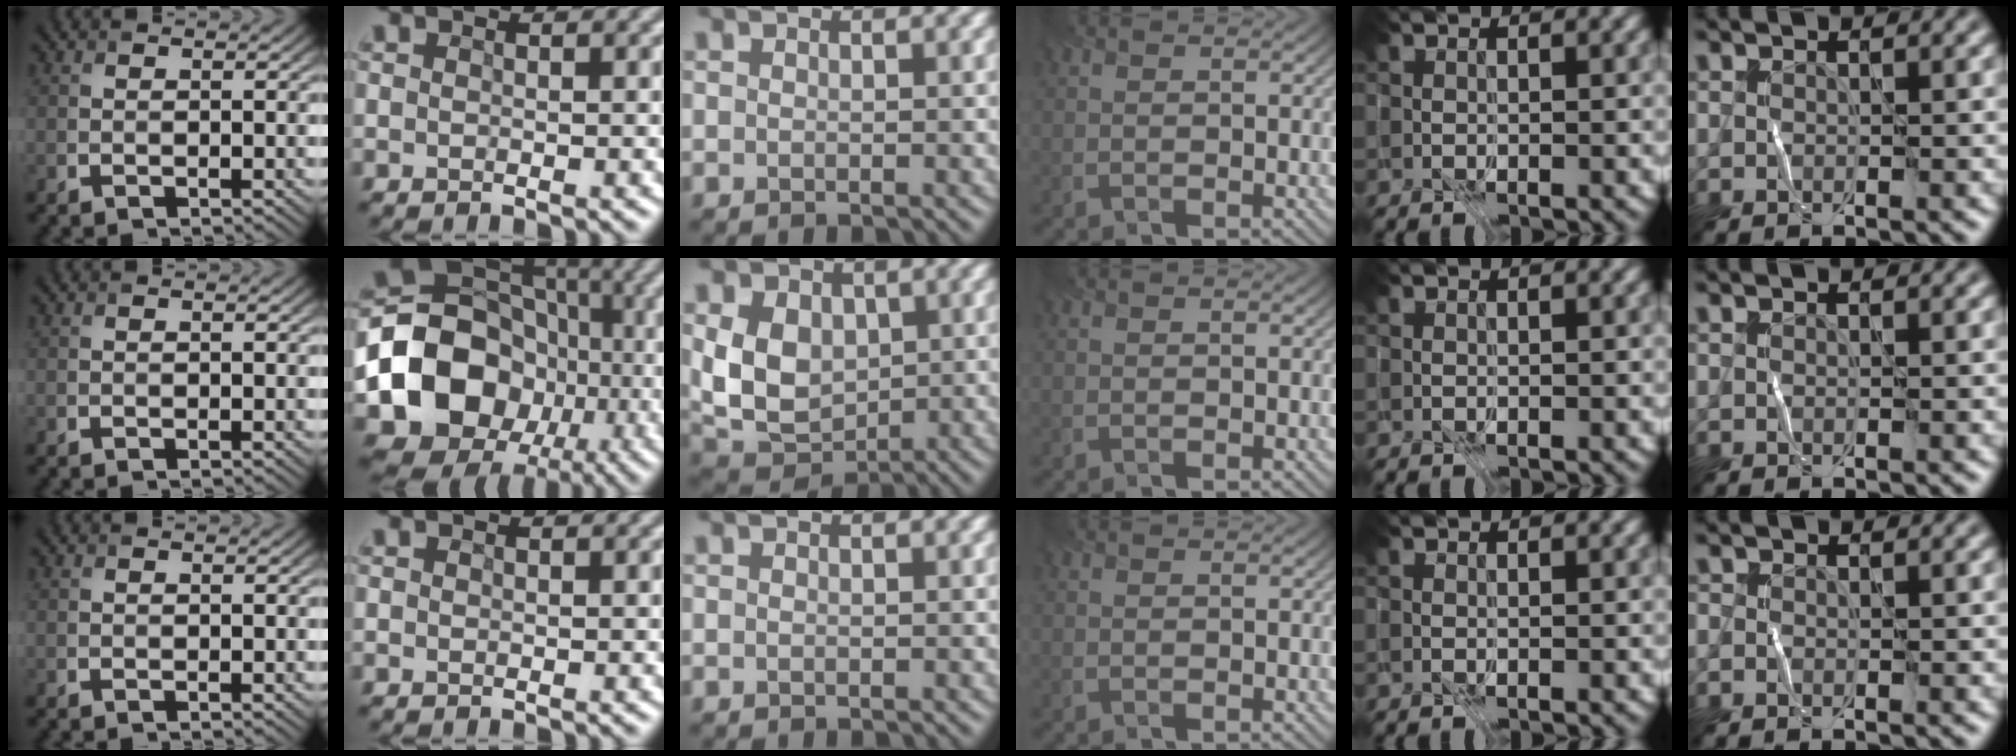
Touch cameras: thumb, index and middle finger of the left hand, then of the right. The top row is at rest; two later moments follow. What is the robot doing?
{"motion": "fold", "object": "file"}